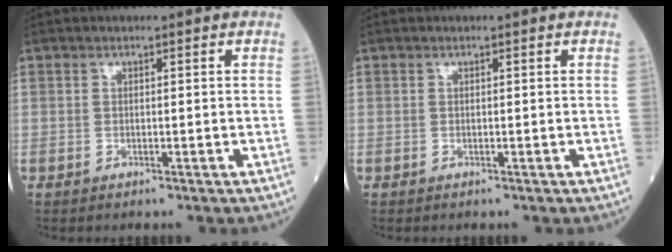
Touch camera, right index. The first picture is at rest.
{"total": 0.0}